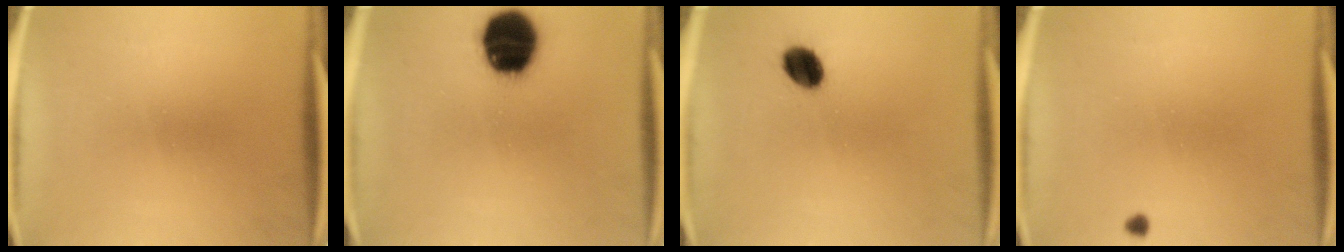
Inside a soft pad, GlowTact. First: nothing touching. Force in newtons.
{"total": 17.0}
{"total": 6.5}
{"total": 0.7}